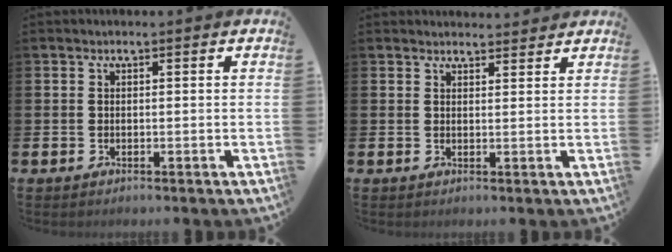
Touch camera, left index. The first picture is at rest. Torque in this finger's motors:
{"motor_torque": [0.05, -0.27, 0.04, -0.02]}